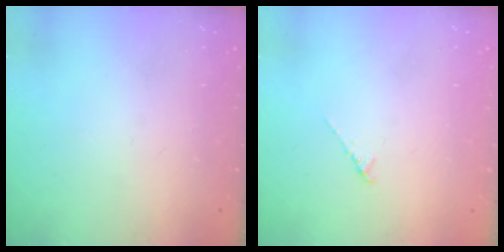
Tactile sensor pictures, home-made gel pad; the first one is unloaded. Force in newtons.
{"total": 1.2, "press": 1.1, "slide": 0.4}